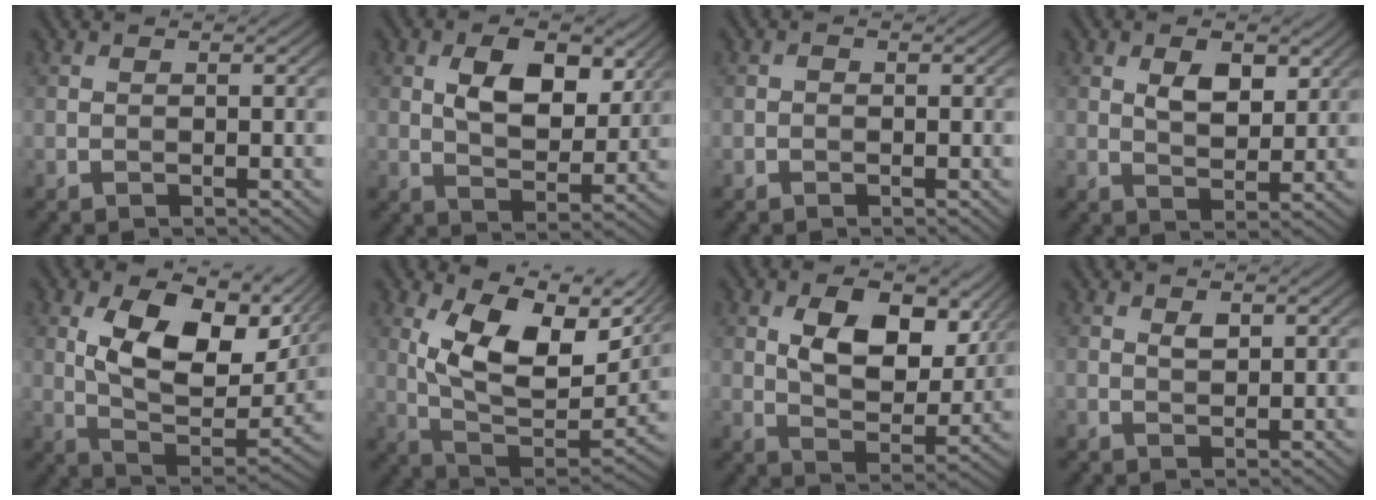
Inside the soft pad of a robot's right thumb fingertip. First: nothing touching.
{"total": 8.3, "force": [3.0, 4.7, 6.2], "torque": [-0.107, -0.009, 0.050]}
{"total": 0.6, "force": [-0.2, 0.5, 0.3], "torque": [-0.002, -0.001, -0.006]}
{"total": 4.6, "force": [2.0, 2.6, 3.3], "torque": [-0.062, -0.006, 0.035]}
{"total": 14.9, "force": [4.9, 8.0, 11.6], "torque": [-0.203, -0.015, 0.094]}
{"total": 14.0, "force": [5.6, 7.1, 10.6], "torque": [-0.198, -0.008, 0.105]}
{"total": 10.7, "force": [3.9, 6.2, 7.7], "torque": [-0.145, -0.011, 0.069]}
{"total": 1.4, "force": [0.7, 0.7, 0.9], "torque": [-0.018, -0.005, 0.015]}